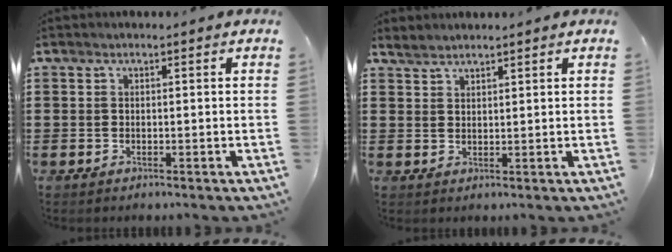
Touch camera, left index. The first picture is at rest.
{"total": 1.8, "force": [1.7, 0.3, 0.1], "torque": [-0.006, 0.002, 0.035]}